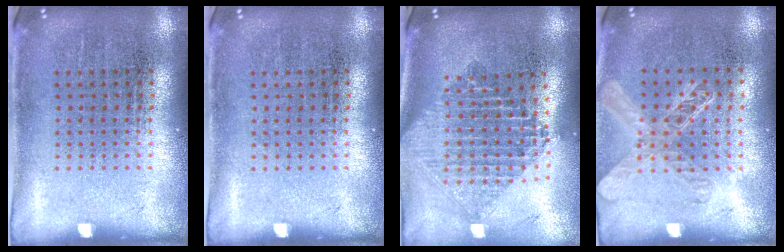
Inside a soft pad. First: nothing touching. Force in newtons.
{"total": 0.0}
{"total": 2.2, "press": 1.7, "slide": 1.4}
{"total": 1.3, "press": 1.2, "slide": 0.5}